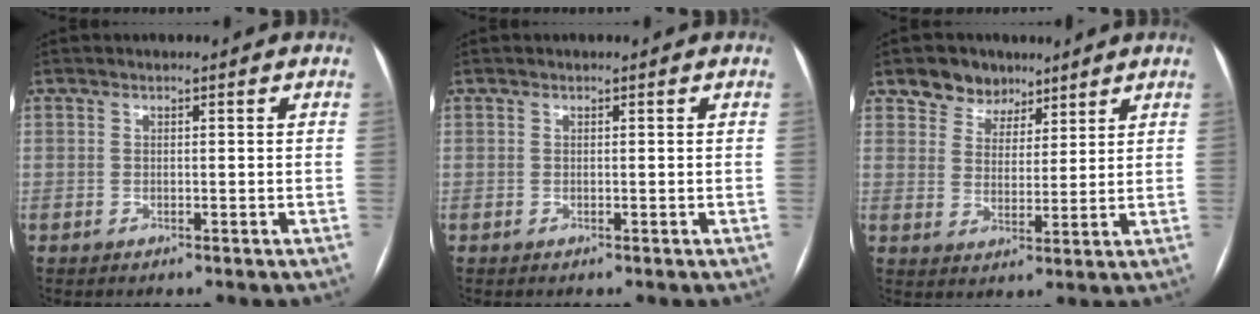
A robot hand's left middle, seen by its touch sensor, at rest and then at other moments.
{"total": 0.0}
{"total": 6.3, "force": [4.6, 4.3, 1.0], "torque": [-0.017, 0.011, 0.079]}